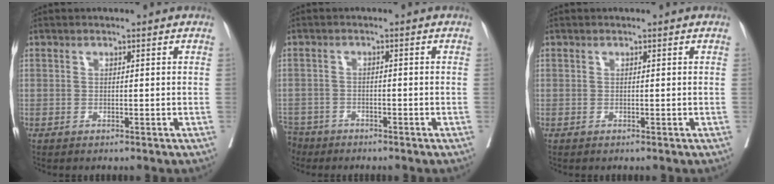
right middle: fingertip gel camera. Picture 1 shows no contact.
{"total": 5.4, "force": [-4.5, 2.9, 0.3], "torque": [-0.010, -0.006, -0.085]}
{"total": 0.0}